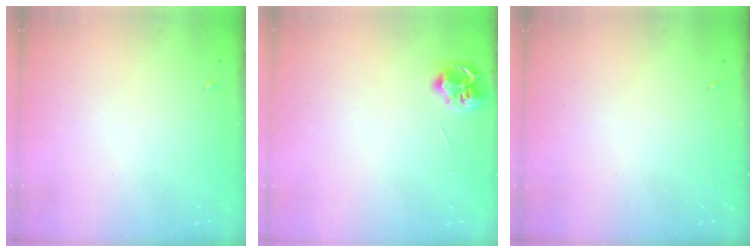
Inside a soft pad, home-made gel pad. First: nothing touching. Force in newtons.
{"total": 7.1, "press": 7.1, "slide": 0.4}
{"total": 0.0}